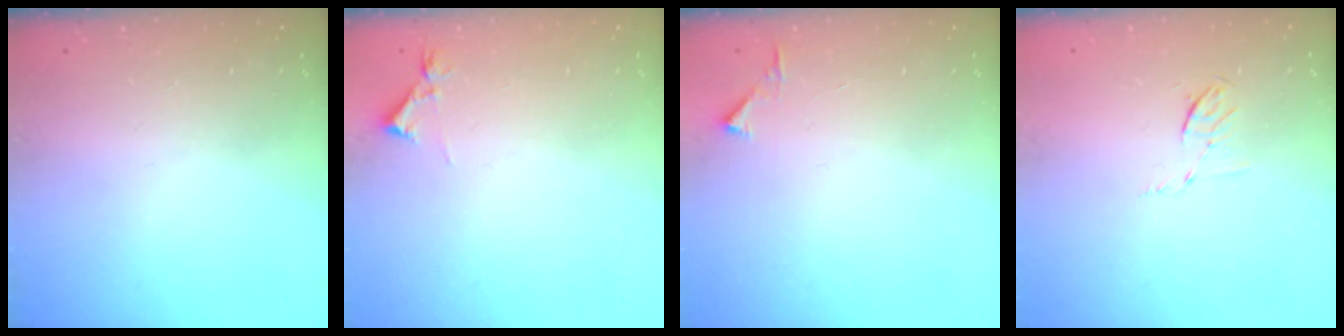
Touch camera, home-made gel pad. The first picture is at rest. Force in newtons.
{"total": 3.4, "press": 3.3, "slide": 0.7}
{"total": 2.8, "press": 2.8, "slide": 0.3}
{"total": 4.2, "press": 3.9, "slide": 1.6}